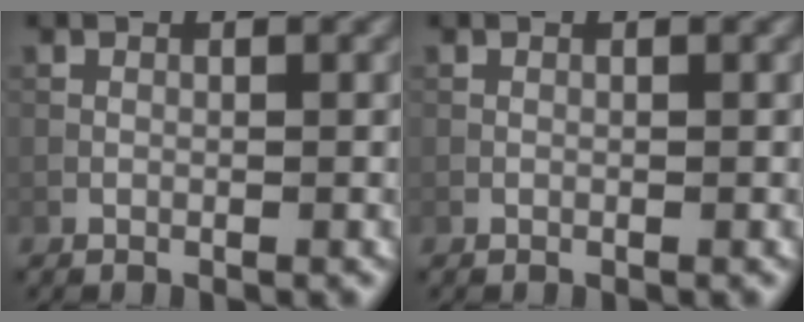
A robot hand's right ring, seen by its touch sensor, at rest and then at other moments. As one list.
[{"total": 0.0}]